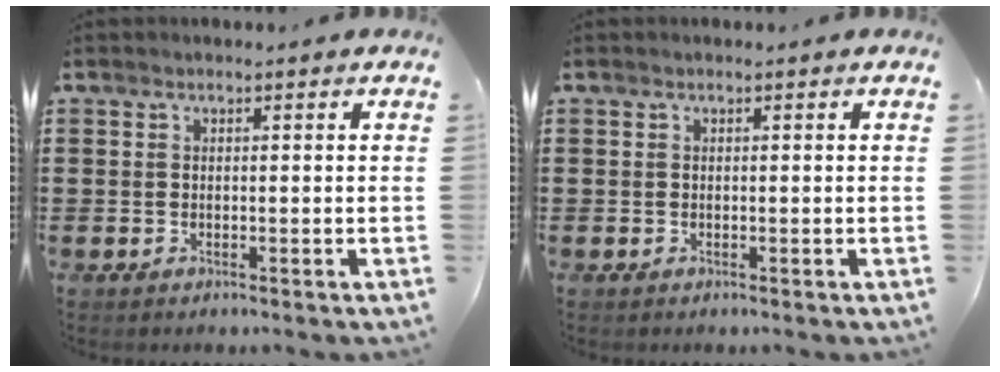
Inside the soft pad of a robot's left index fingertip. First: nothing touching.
{"total": 0.0}